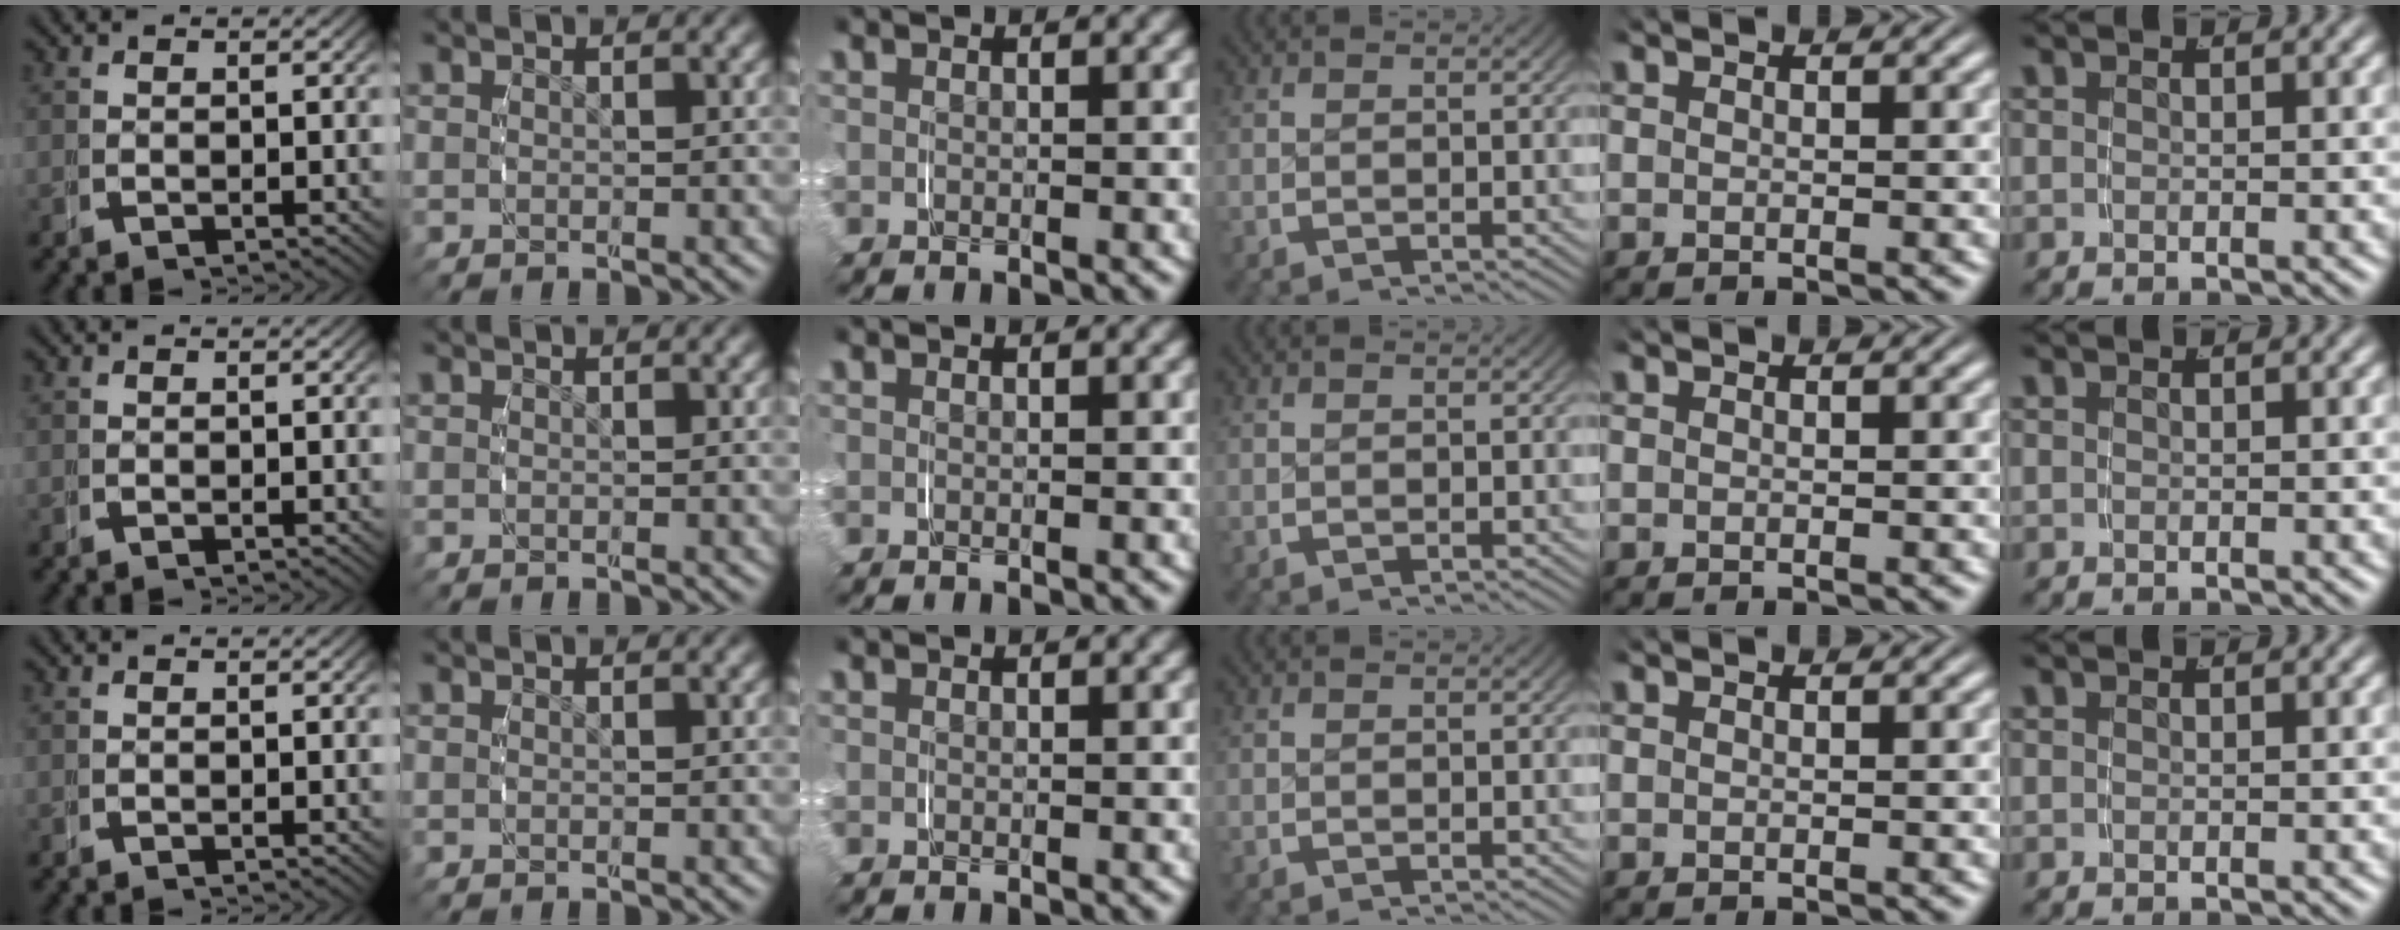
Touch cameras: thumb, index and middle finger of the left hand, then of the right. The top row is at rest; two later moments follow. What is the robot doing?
{"motion": "grasp_and_lifting", "object": "string"}